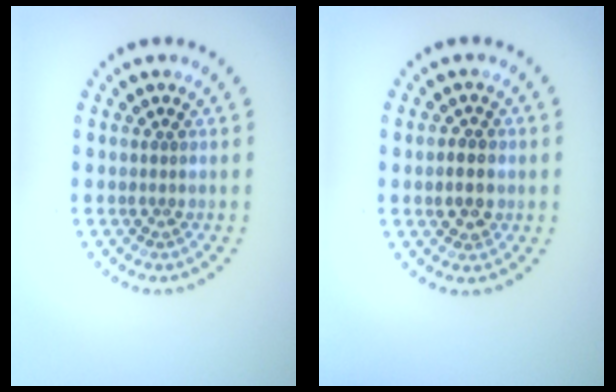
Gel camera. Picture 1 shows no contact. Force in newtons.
{"total": 2.4, "press": 2.4, "slide": 0.2}